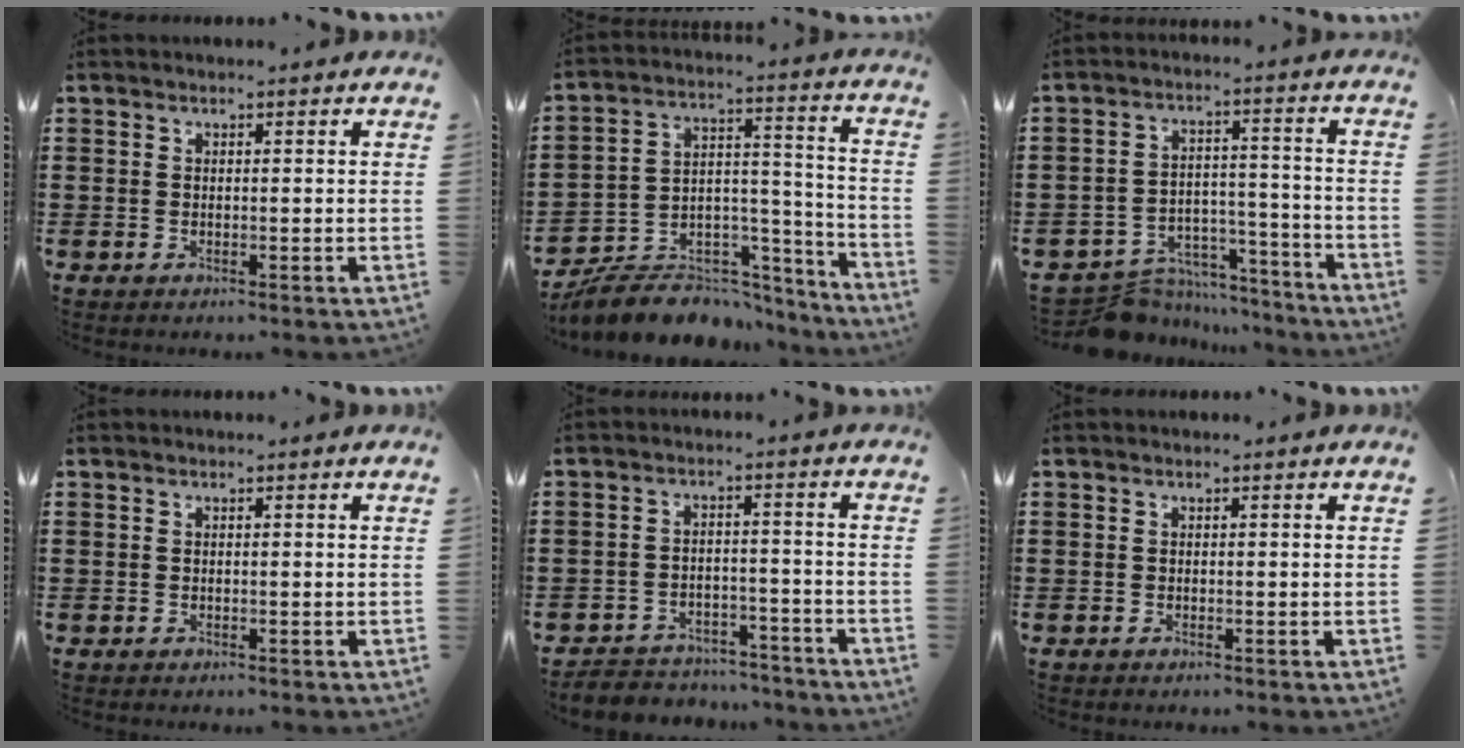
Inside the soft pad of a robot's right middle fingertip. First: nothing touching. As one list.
[{"total": 7.2, "force": [-6.6, 2.7, 1.3], "torque": [-0.028, 0.007, -0.127]}, {"total": 7.4, "force": [-7.0, 1.9, 1.2], "torque": [-0.018, 0.023, -0.134]}, {"total": 0.0}, {"total": 4.2, "force": [-4.1, 0.9, 0.0], "torque": [-0.005, 0.005, -0.087]}, {"total": 0.0}]